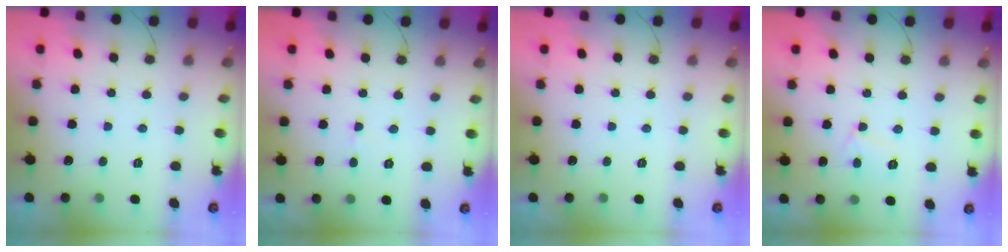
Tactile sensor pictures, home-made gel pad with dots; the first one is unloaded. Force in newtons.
{"total": 2.6, "press": 2.6, "slide": 0.2}
{"total": 0.0}
{"total": 4.9, "press": 4.9, "slide": 0.6}